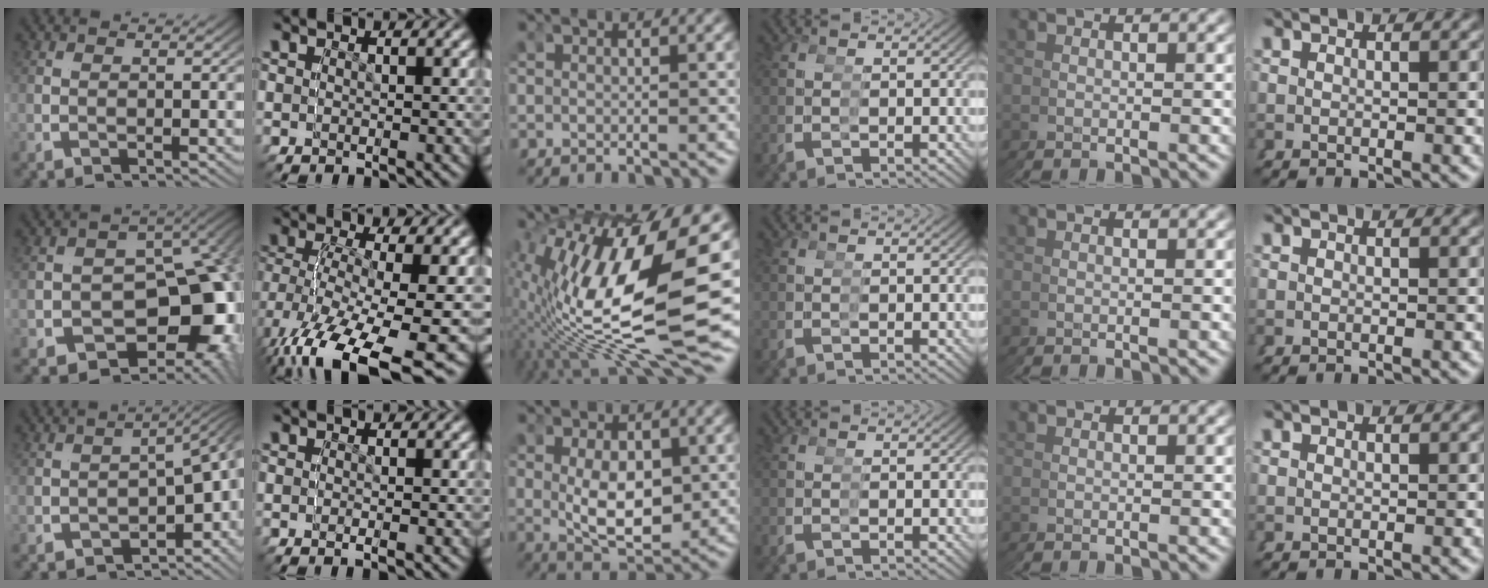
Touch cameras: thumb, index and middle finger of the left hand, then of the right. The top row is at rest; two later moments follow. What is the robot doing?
{"motion": "grasp_and_lifting", "object": "condiment"}